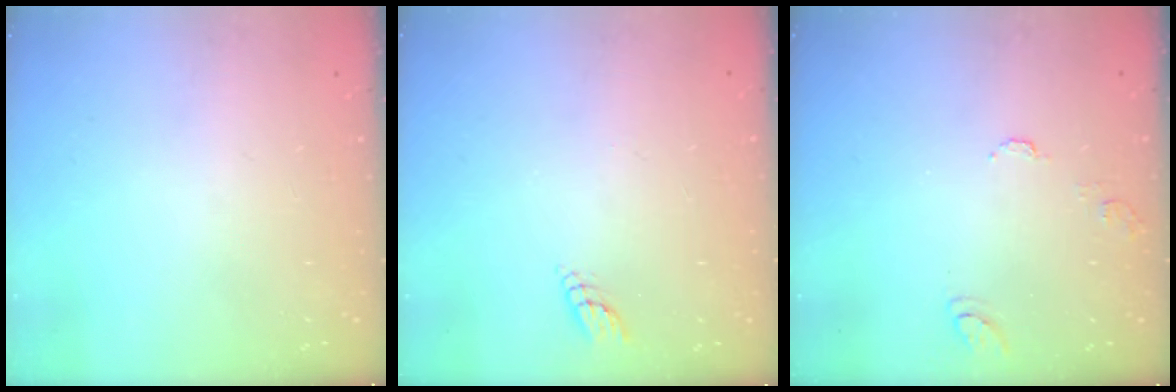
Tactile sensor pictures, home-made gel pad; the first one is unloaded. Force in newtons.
{"total": 3.1, "press": 3.1, "slide": 0.3}
{"total": 8.4, "press": 8.3, "slide": 0.6}